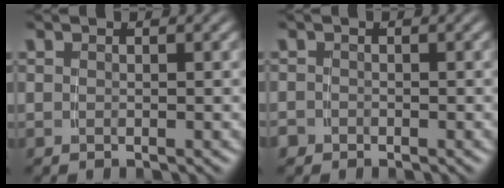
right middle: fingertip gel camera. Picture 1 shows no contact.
{"total": 1.2, "force": [-1.1, 0.6, -0.1], "torque": [-0.001, -0.011, -0.014]}